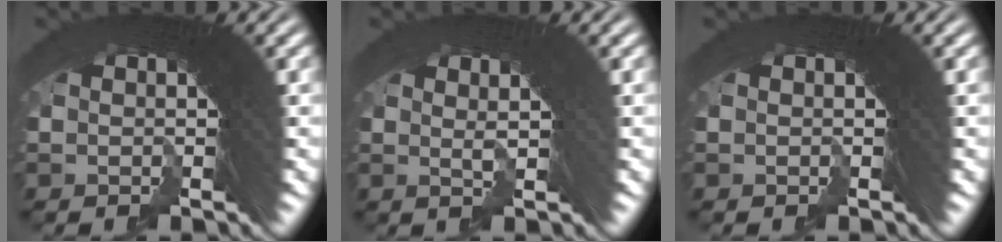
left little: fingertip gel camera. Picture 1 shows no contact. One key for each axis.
{"total": 2.3, "fx": 1.1, "fy": 0.6, "fz": 1.9, "tx": -0.022, "ty": 0.012, "tz": 0.015}
{"total": 0.0}